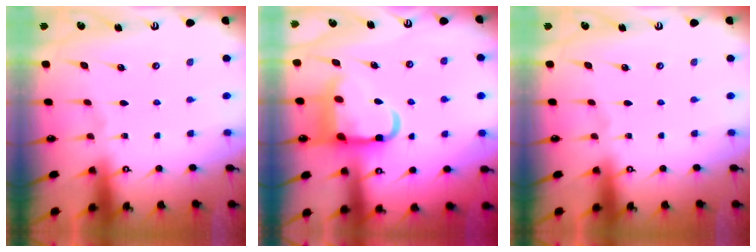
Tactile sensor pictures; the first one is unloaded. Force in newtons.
{"total": 12.2, "press": 12.1, "slide": 1.3}
{"total": 0.0}